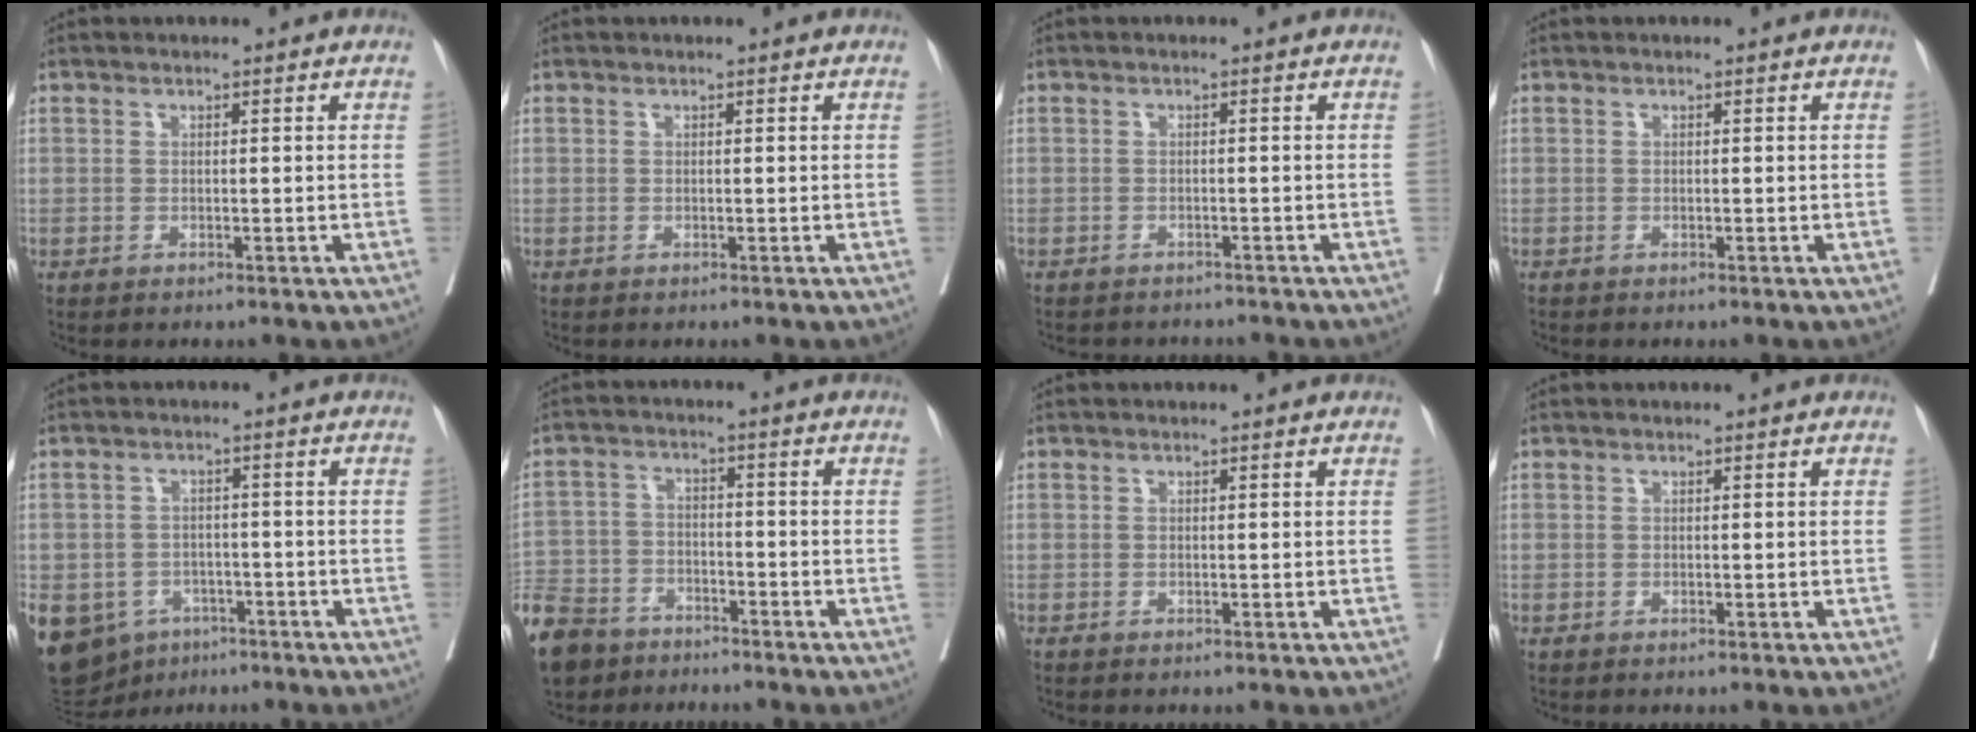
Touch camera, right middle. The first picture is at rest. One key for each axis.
{"total": 0.0}
{"total": 5.8, "fx": -5.5, "fy": 1.6, "fz": 1.1, "tx": -0.014, "ty": -0.005, "tz": -0.068}
{"total": 0.0}
{"total": 16.8, "fx": -8.1, "fy": 13.1, "fz": 6.6, "tx": -0.182, "ty": 0.006, "tz": -0.102}
{"total": 15.1, "fx": -11.1, "fy": 8.5, "fz": 5.6, "tx": -0.163, "ty": -0.007, "tz": -0.195}
{"total": 0.0}
{"total": 0.0}